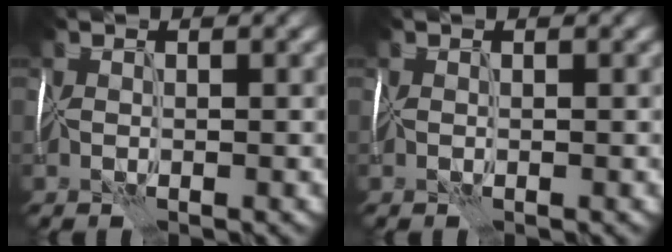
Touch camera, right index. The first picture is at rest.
{"total": 0.0}